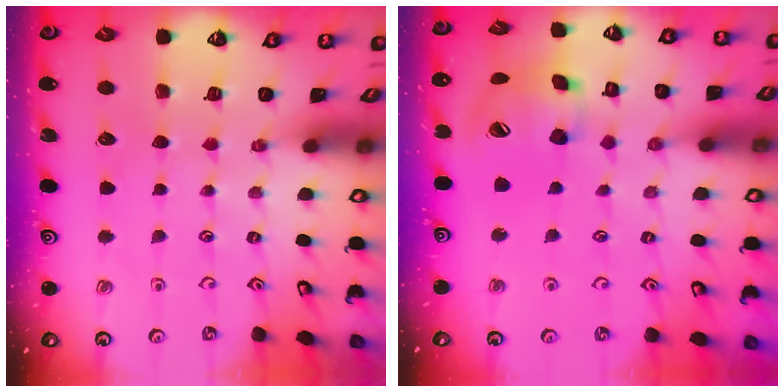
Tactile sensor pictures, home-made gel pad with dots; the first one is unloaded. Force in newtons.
{"total": 16.3, "press": 16.1, "slide": 2.4}